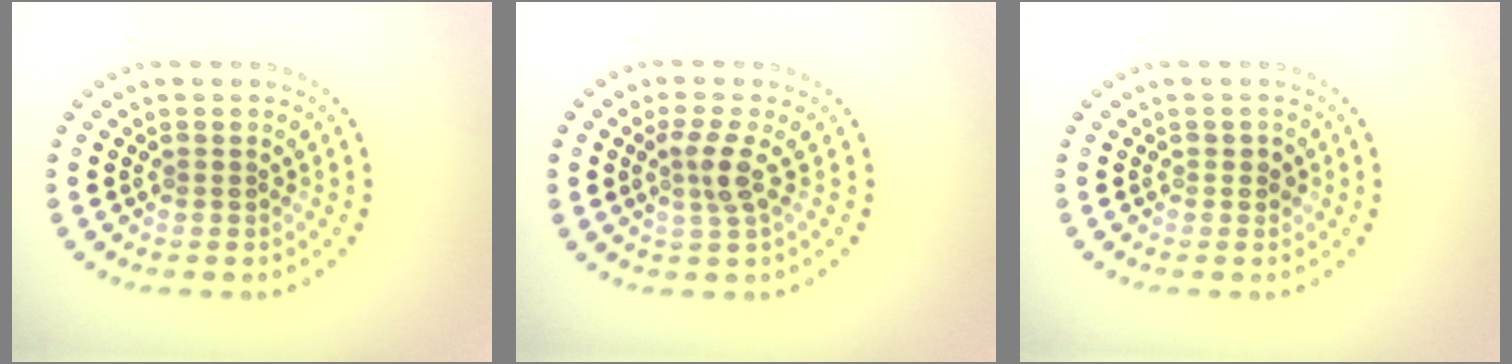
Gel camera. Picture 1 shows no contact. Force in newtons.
{"total": 2.4, "press": 1.8, "slide": 1.5}
{"total": 0.7, "press": 0.7, "slide": 0.0}